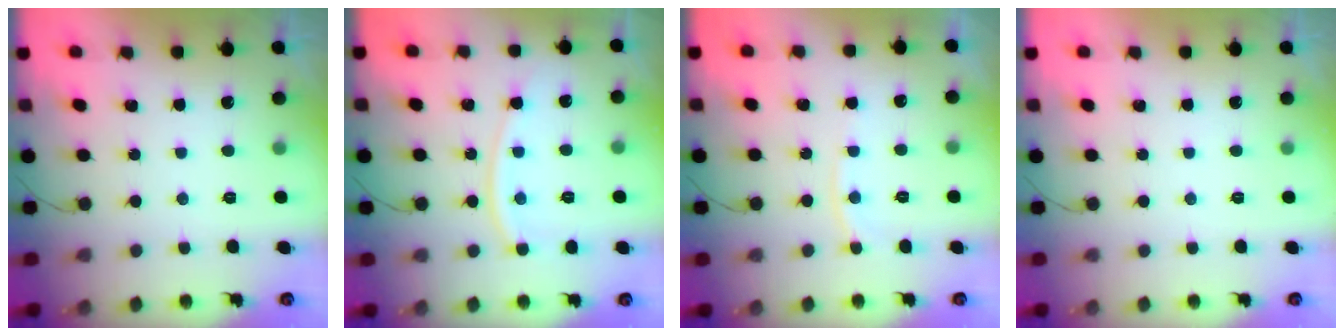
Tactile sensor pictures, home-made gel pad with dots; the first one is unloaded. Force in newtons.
{"total": 9.7, "press": 9.6, "slide": 1.3}
{"total": 6.3, "press": 6.2, "slide": 1.0}
{"total": 0.0}